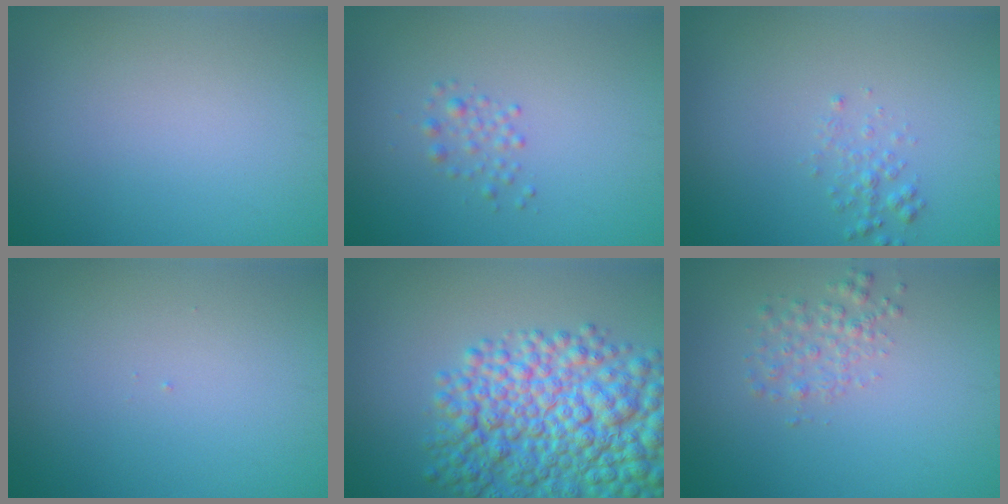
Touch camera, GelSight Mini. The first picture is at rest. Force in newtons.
{"total": 1.3, "press": 1.3, "slide": 0.1}
{"total": 1.2, "press": 1.2, "slide": 0.0}
{"total": 0.0}
{"total": 10.5, "press": 10.5, "slide": 0.3}
{"total": 2.0, "press": 2.0, "slide": 0.1}